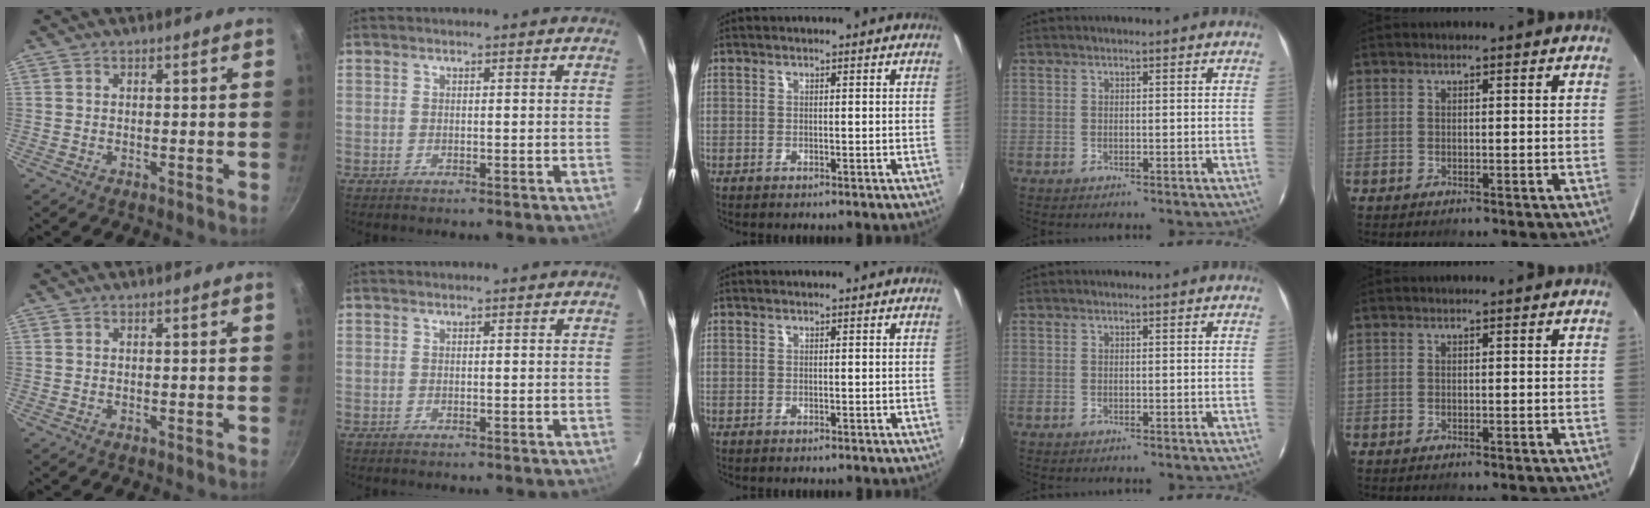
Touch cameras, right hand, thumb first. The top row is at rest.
{}